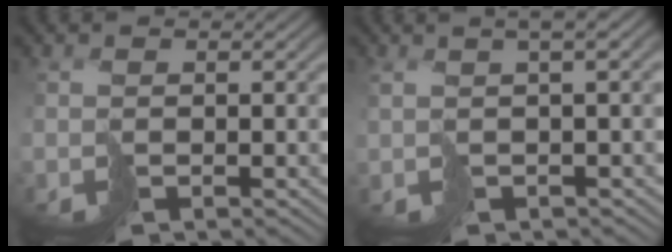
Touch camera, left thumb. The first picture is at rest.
{"total": 4.9, "force": [1.1, 1.3, 4.6], "torque": [-0.053, 0.014, 0.019]}